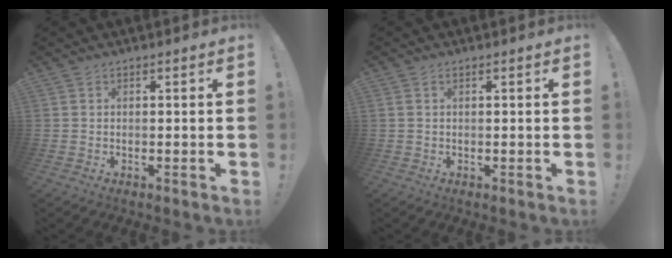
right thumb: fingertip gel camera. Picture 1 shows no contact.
{"total": 0.7, "force": [0.4, 0.1, 0.6], "torque": [-0.012, 0.001, 0.008]}